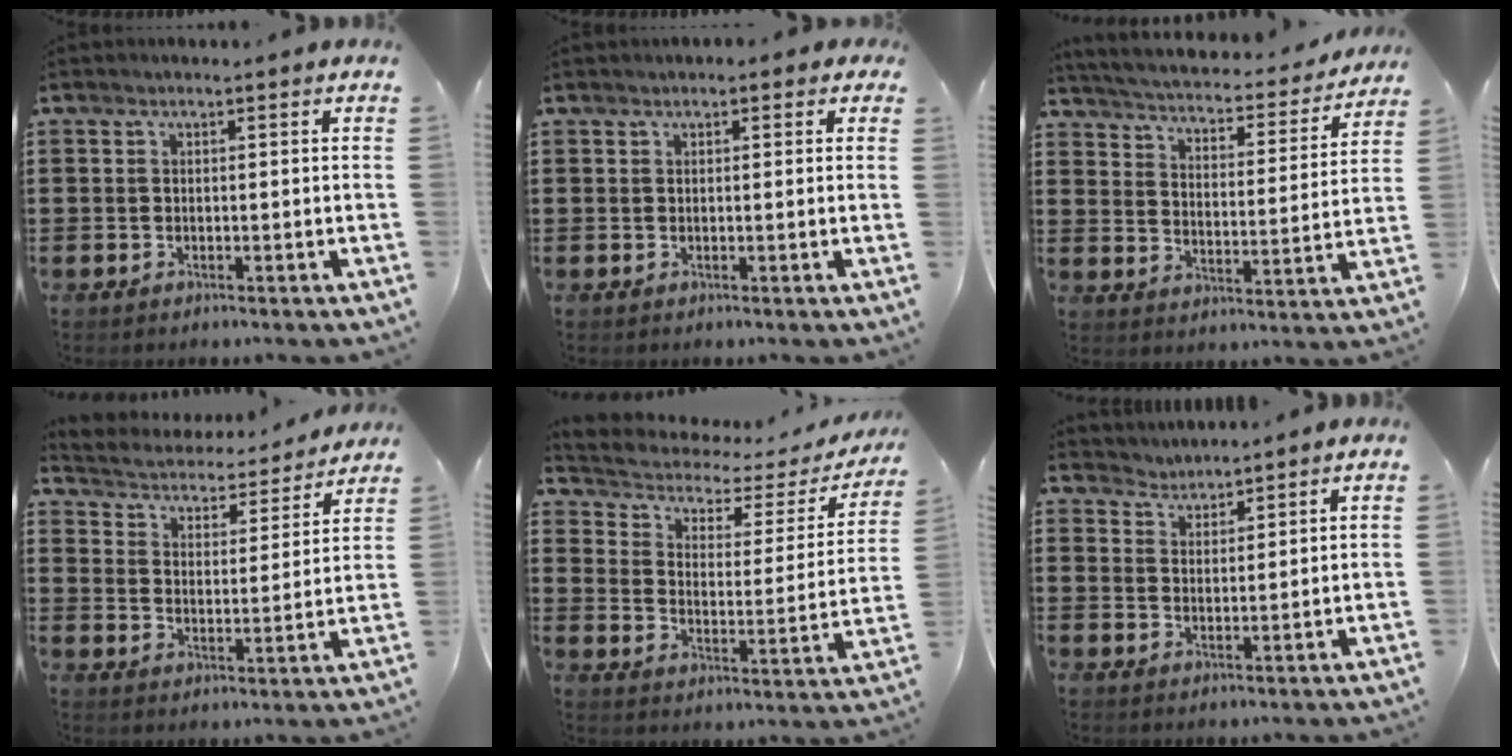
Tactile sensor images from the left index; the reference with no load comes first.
{"total": 0.8, "force": [0.4, 0.5, 0.5], "torque": [-0.010, 0.006, 0.007]}
{"total": 2.6, "force": [2.5, 0.1, 0.7], "torque": [-0.032, -0.026, 0.032]}
{"total": 3.1, "force": [3.1, 0.5, 0.1], "torque": [-0.024, -0.031, 0.044]}
{"total": 3.1, "force": [2.2, 1.6, 1.5], "torque": [-0.047, -0.020, 0.026]}
{"total": 2.9, "force": [2.7, 0.4, -0.7], "torque": [0.003, -0.007, 0.052]}